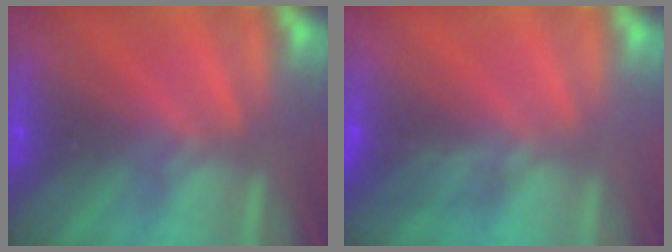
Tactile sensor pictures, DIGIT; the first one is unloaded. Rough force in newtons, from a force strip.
{"total": 1.2}